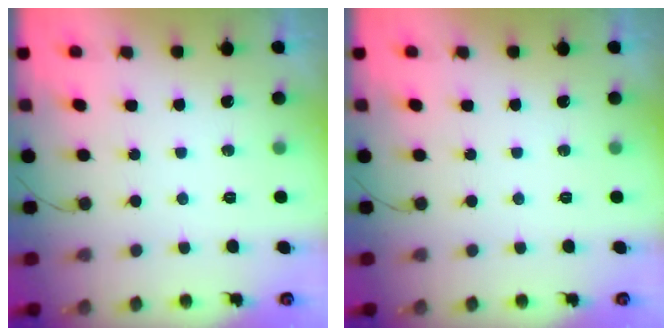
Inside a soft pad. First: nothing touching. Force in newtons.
{"total": 0.0}